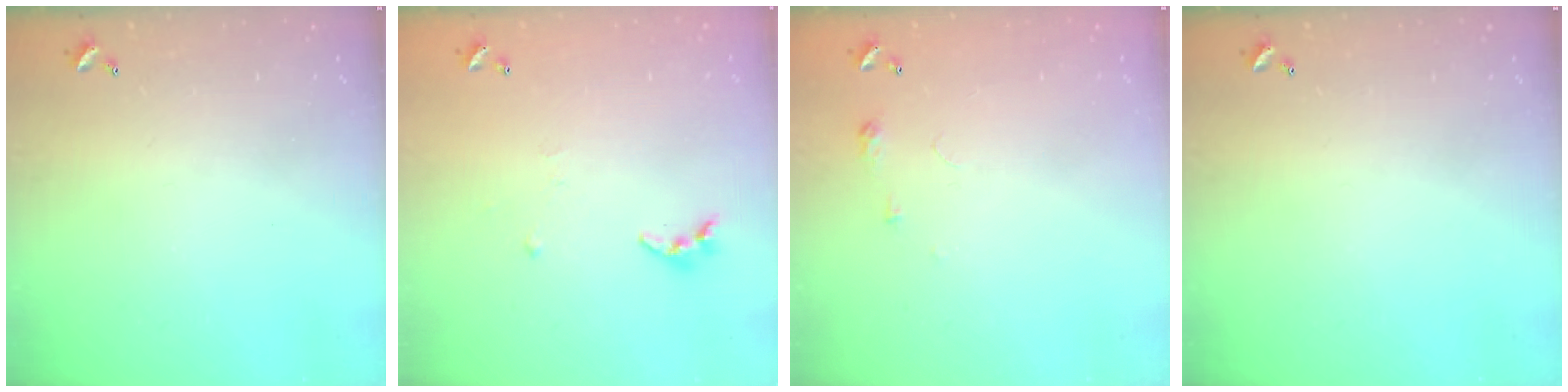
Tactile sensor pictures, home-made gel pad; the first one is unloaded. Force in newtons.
{"total": 4.9, "press": 4.8, "slide": 0.7}
{"total": 6.3, "press": 6.3, "slide": 0.6}
{"total": 0.0}